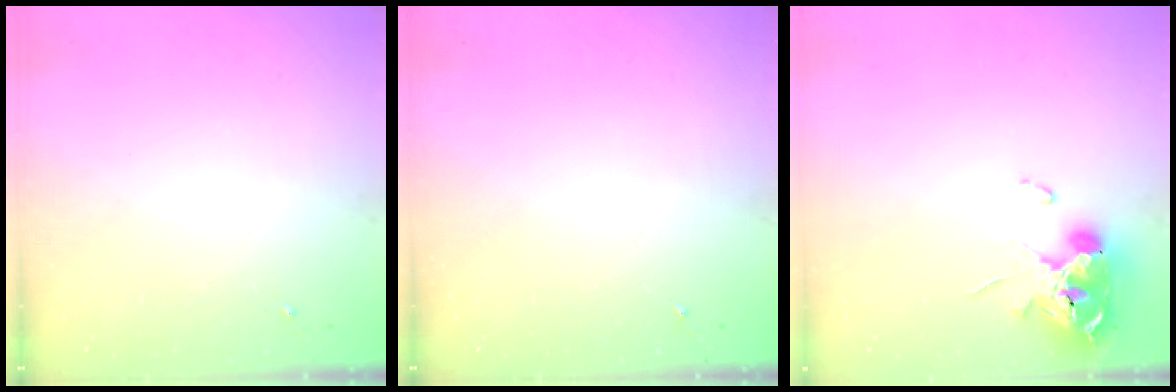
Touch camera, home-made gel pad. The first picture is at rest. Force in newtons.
{"total": 0.0}
{"total": 14.0, "press": 13.9, "slide": 1.7}